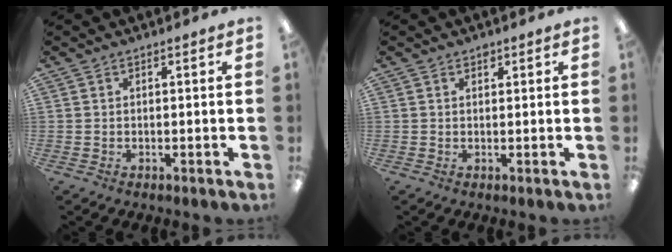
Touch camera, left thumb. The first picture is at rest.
{"total": 1.3, "force": [0.9, 0.8, 0.6], "torque": [-0.004, -0.002, 0.016]}